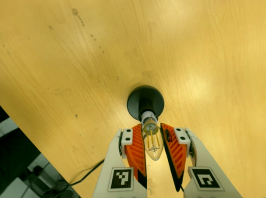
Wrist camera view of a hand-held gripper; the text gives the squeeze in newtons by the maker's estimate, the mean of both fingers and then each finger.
{"total": 11.2, "left": 10.7, "right": 11.7}